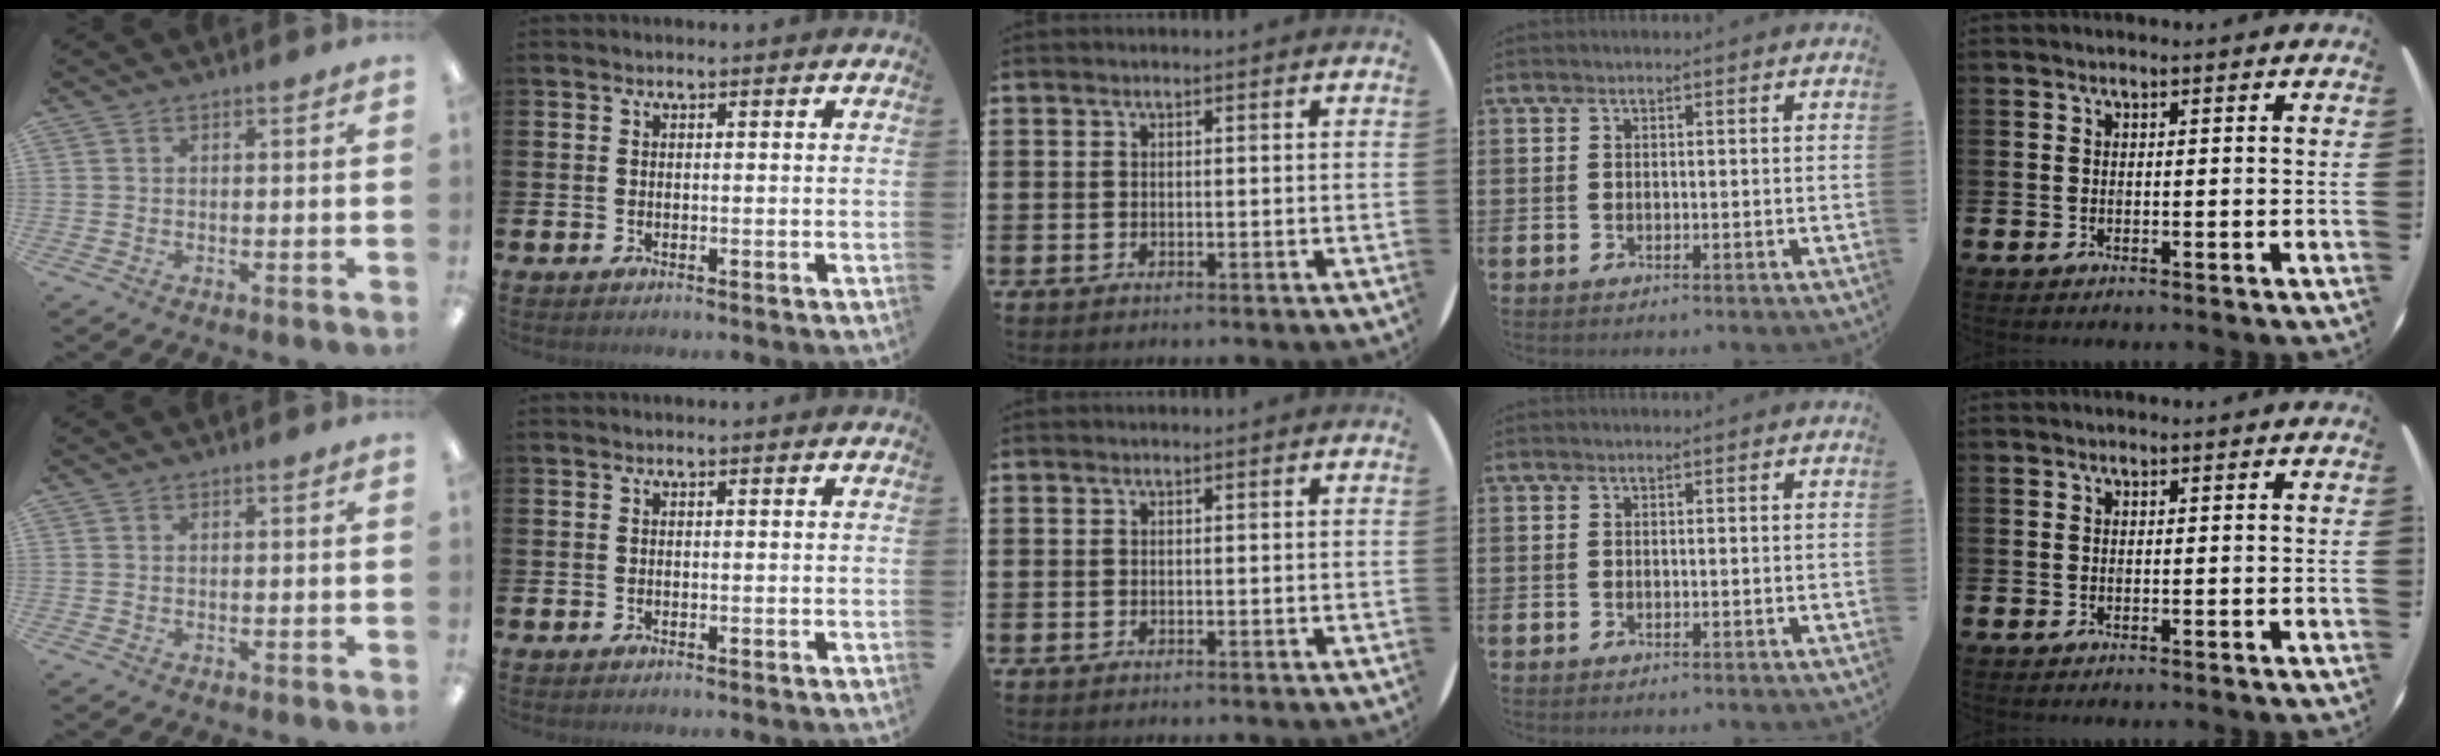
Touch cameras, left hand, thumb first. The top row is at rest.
{}